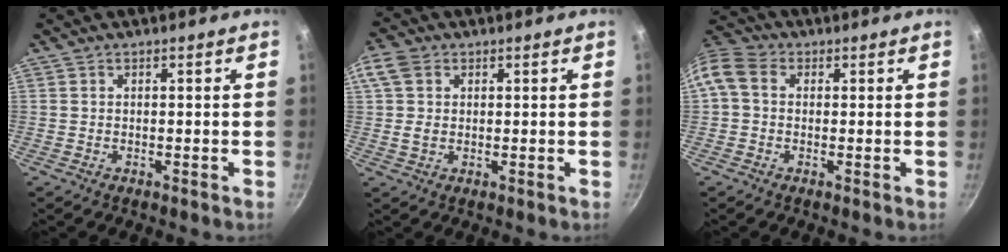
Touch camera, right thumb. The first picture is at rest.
{"total": 5.6, "force": [1.5, 4.2, 3.4], "torque": [-0.061, 0.002, 0.021]}
{"total": 8.1, "force": [0.8, 6.4, 4.9], "torque": [-0.105, 0.024, -0.001]}